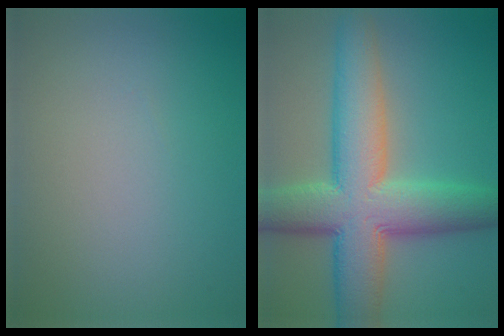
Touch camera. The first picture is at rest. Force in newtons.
{"total": 11.1, "press": 11.1, "slide": 0.4}